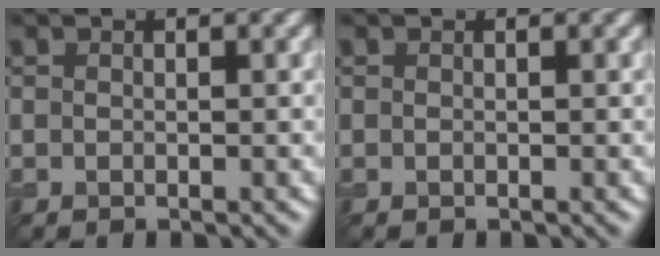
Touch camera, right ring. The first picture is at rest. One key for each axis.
{"total": 0.0}